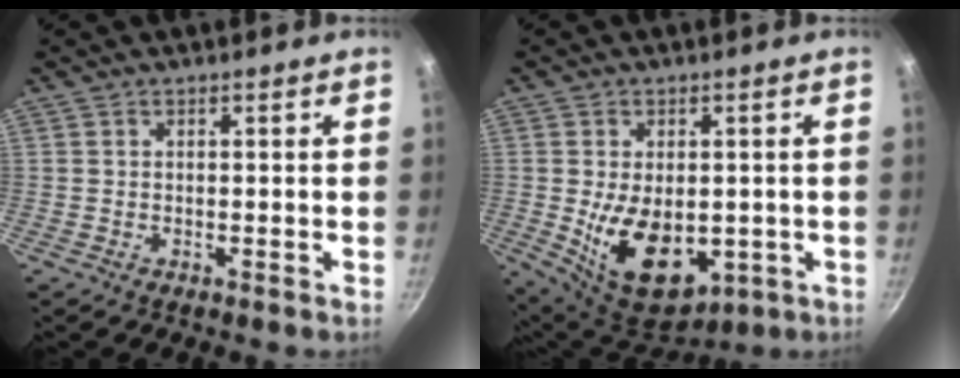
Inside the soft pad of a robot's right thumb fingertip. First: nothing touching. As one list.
[{"total": 14.9, "force": [-2.1, 9.4, 11.3], "torque": [-0.155, -0.016, -0.009]}]